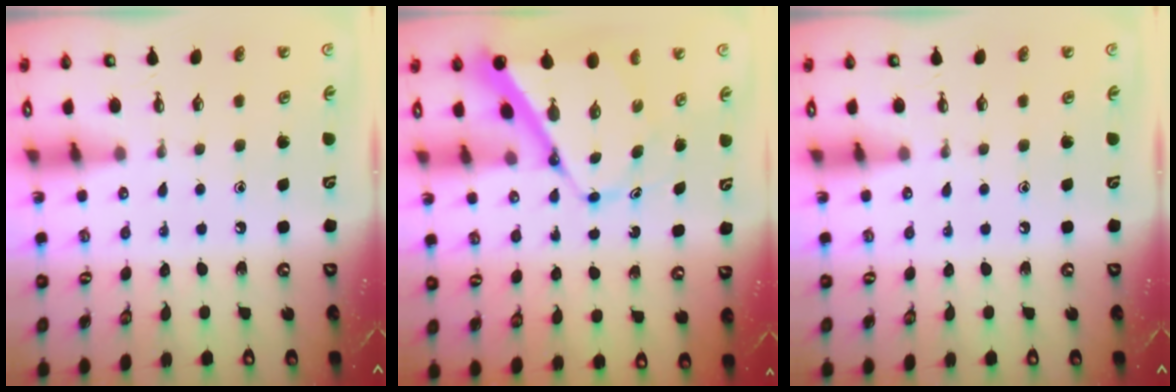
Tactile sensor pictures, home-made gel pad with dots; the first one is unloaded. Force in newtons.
{"total": 10.1, "press": 10.0, "slide": 0.9}
{"total": 0.0}